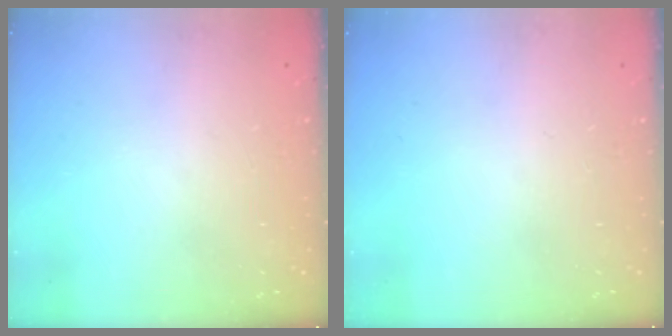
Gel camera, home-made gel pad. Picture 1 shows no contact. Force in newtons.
{"total": 0.0}